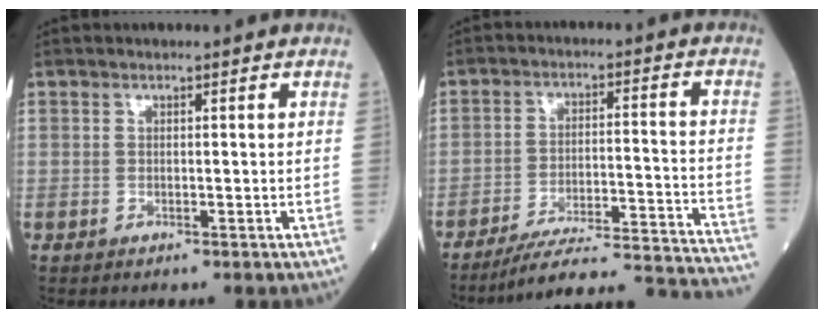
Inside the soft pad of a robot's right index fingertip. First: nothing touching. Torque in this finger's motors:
{"motor_torque": [-0.95, -0.72, -0.05, -0.01]}